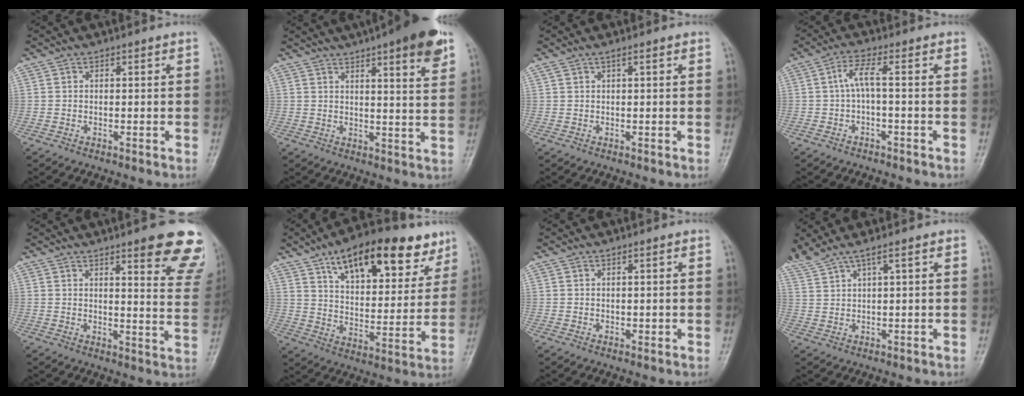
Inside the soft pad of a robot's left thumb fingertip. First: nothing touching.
{"total": 12.4, "force": [7.5, 2.1, 9.6], "torque": [-0.115, -0.026, 0.094]}
{"total": 1.3, "force": [0.8, -0.1, 1.0], "torque": [-0.027, 0.012, 0.018]}
{"total": 3.8, "force": [-0.3, 0.3, 3.8], "torque": [-0.093, 0.020, -0.006]}
{"total": 15.1, "force": [9.9, 3.1, 11.0], "torque": [-0.095, -0.058, 0.110]}
{"total": 22.2, "force": [13.5, 9.8, 14.7], "torque": [-0.178, -0.036, 0.213]}
{"total": 1.2, "force": [0.4, 0.5, 1.0], "torque": [-0.015, 0.002, 0.010]}
{"total": 5.1, "force": [3.9, -0.5, 3.3], "torque": [-0.089, 0.009, 0.091]}